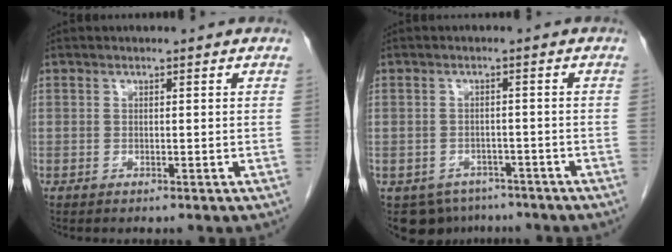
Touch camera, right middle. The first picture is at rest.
{"total": 6.6, "force": [-4.9, 4.4, 0.8], "torque": [-0.010, 0.004, -0.063]}